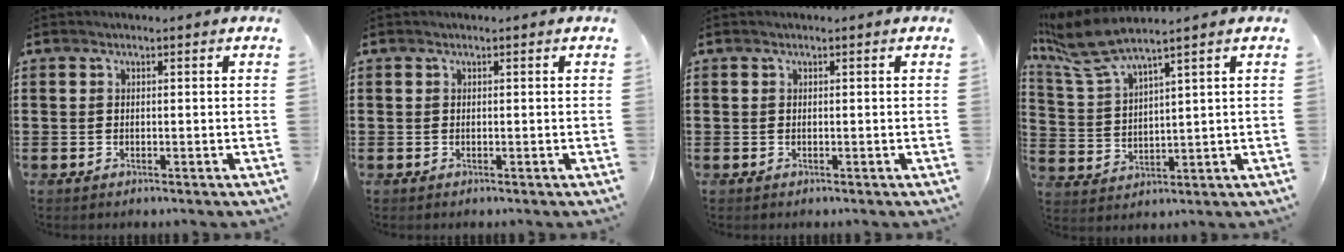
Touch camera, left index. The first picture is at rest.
{"total": 0.0}
{"total": 0.0}
{"total": 7.5, "force": [6.0, 1.0, 4.4], "torque": [-0.118, -0.025, 0.103]}